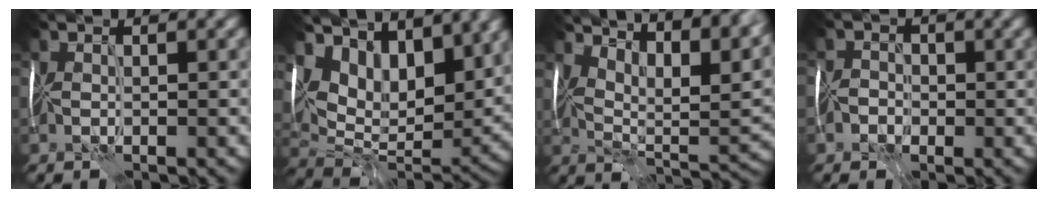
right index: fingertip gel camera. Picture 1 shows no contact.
{"total": 9.6, "force": [6.0, 5.6, 5.1], "torque": [-0.113, 0.003, 0.110]}
{"total": 13.2, "force": [8.8, 4.3, 8.9], "torque": [-0.134, 0.028, 0.115]}
{"total": 1.5, "force": [-1.4, 0.5, -0.2], "torque": [0.026, 0.005, -0.031]}